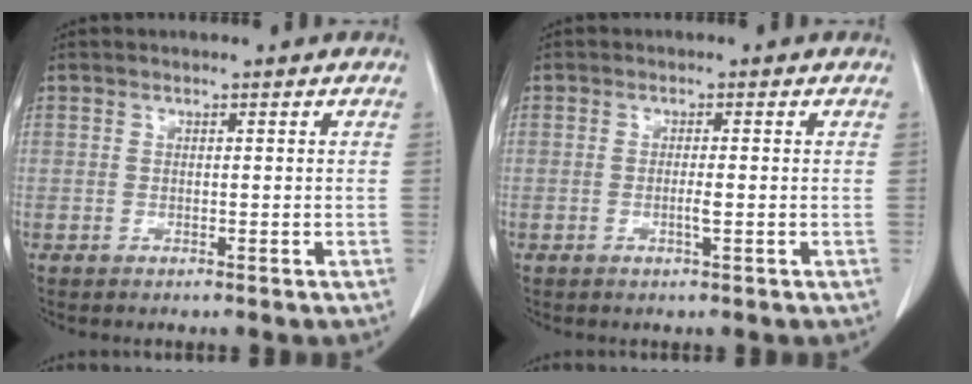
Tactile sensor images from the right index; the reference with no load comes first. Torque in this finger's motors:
{"motor_torque": [0.07, 0.00, -0.03, 0.02]}